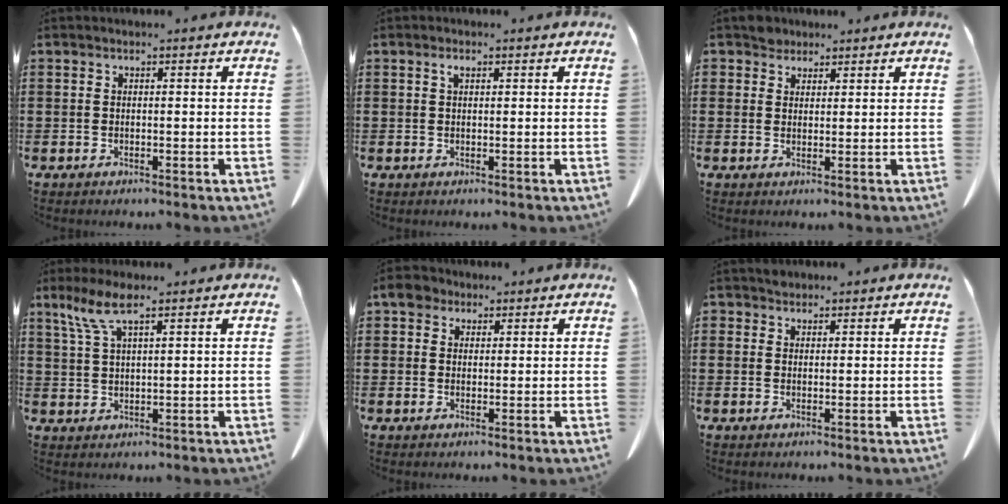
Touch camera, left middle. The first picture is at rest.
{"total": 1.3, "force": [0.5, 0.6, 1.1], "torque": [-0.024, 0.006, 0.008]}
{"total": 2.5, "force": [2.2, 1.1, 0.1], "torque": [-0.008, 0.004, 0.045]}
{"total": 5.9, "force": [3.6, 1.0, 4.5], "torque": [-0.097, 0.000, 0.064]}
{"total": 3.3, "force": [2.2, 2.2, 1.2], "torque": [-0.028, 0.010, 0.038]}
{"total": 1.4, "force": [1.1, 0.8, 0.0], "torque": [-0.005, 0.003, 0.023]}